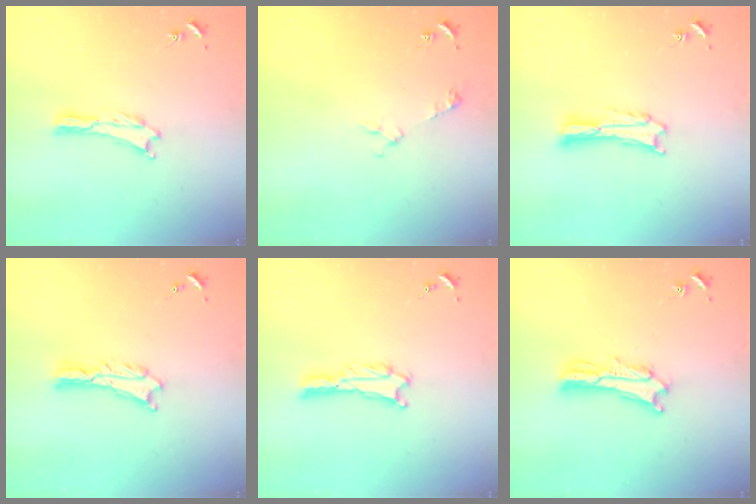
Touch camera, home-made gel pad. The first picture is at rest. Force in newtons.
{"total": 3.3, "press": 3.3, "slide": 0.4}
{"total": 1.2, "press": 1.2, "slide": 0.2}
{"total": 1.1, "press": 1.1, "slide": 0.2}
{"total": 1.3, "press": 1.2, "slide": 0.1}
{"total": 4.0, "press": 4.0, "slide": 0.4}